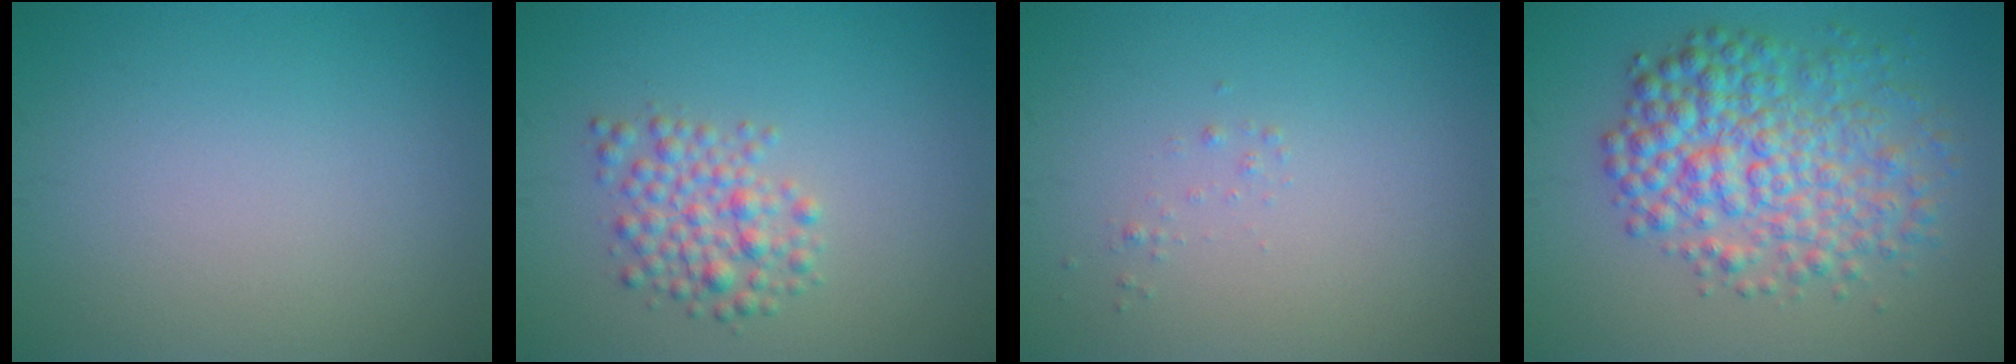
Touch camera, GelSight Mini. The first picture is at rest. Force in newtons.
{"total": 3.1, "press": 3.1, "slide": 0.1}
{"total": 0.5, "press": 0.5, "slide": 0.0}
{"total": 7.1, "press": 7.1, "slide": 0.1}